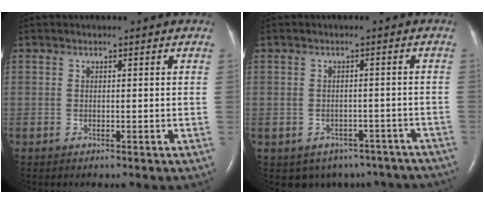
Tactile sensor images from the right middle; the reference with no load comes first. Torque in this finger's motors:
{"motor_torque": [0.70, -0.74, 0.05, 0.04]}